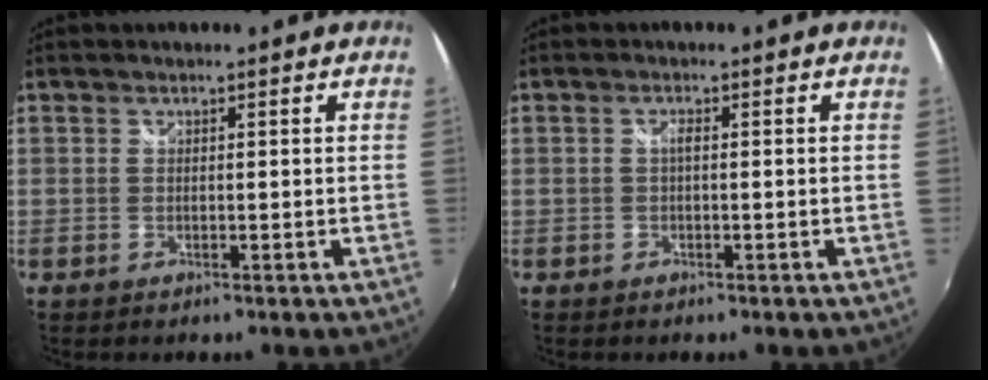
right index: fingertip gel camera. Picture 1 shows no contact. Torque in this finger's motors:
{"motor_torque": [0.18, -0.07, 0.11, 0.03]}